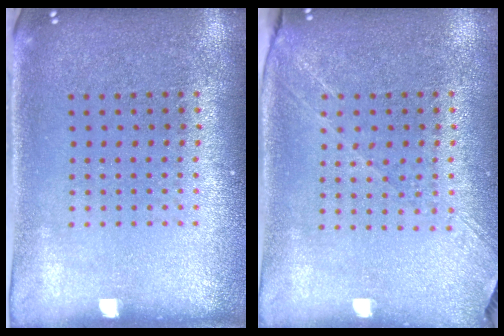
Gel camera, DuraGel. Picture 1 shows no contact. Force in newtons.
{"total": 1.3, "press": 1.2, "slide": 0.5}